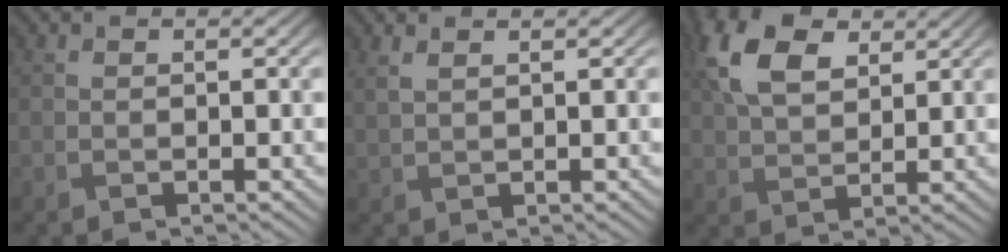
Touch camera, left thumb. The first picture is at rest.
{"total": 1.8, "force": [1.2, 0.4, 1.2], "torque": [-0.035, 0.002, 0.032]}
{"total": 9.4, "force": [4.1, 5.4, 6.5], "torque": [-0.163, 0.017, 0.081]}